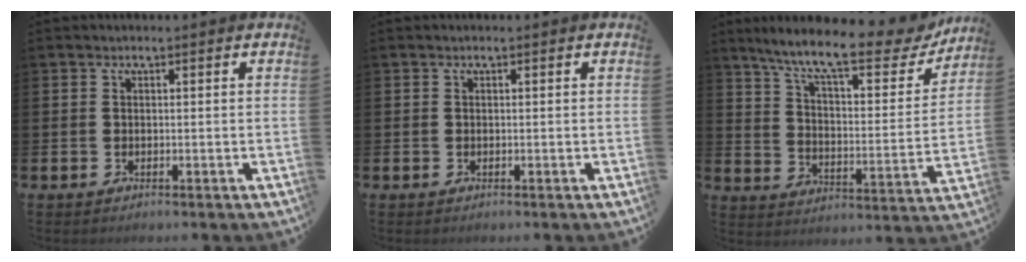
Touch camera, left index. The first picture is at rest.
{"total": 0.0}
{"total": 10.6, "force": [8.8, 2.2, 5.5], "torque": [-0.126, -0.056, 0.143]}